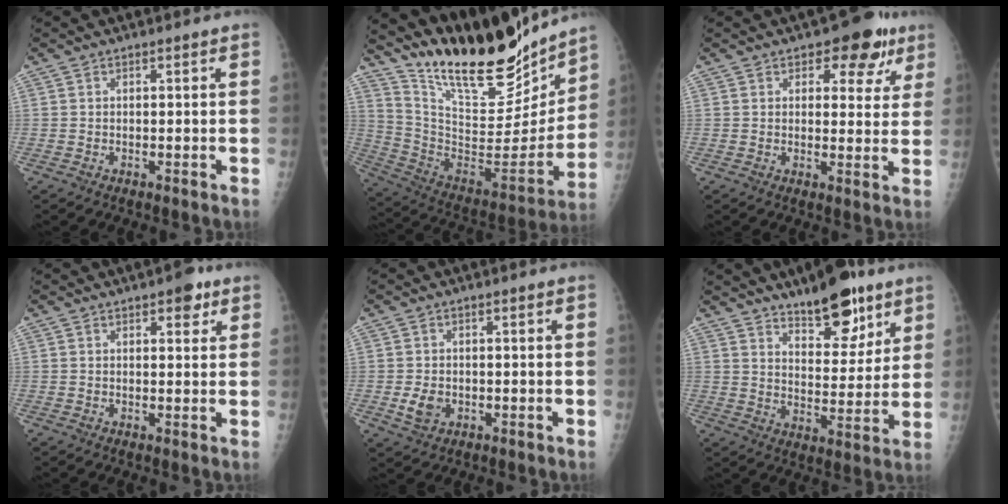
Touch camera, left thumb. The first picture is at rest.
{"total": 27.1, "force": [21.5, 8.5, 14.1], "torque": [-0.199, -0.101, 0.351]}
{"total": 8.7, "force": [5.0, 5.0, 5.1], "torque": [-0.014, -0.016, 0.058]}
{"total": 3.8, "force": [2.2, 1.8, 2.5], "torque": [-0.016, -0.006, 0.024]}
{"total": 3.5, "force": [-0.7, 2.7, 2.2], "torque": [-0.036, -0.001, -0.008]}
{"total": 13.6, "force": [9.4, 5.5, 8.1], "torque": [-0.080, -0.061, 0.147]}